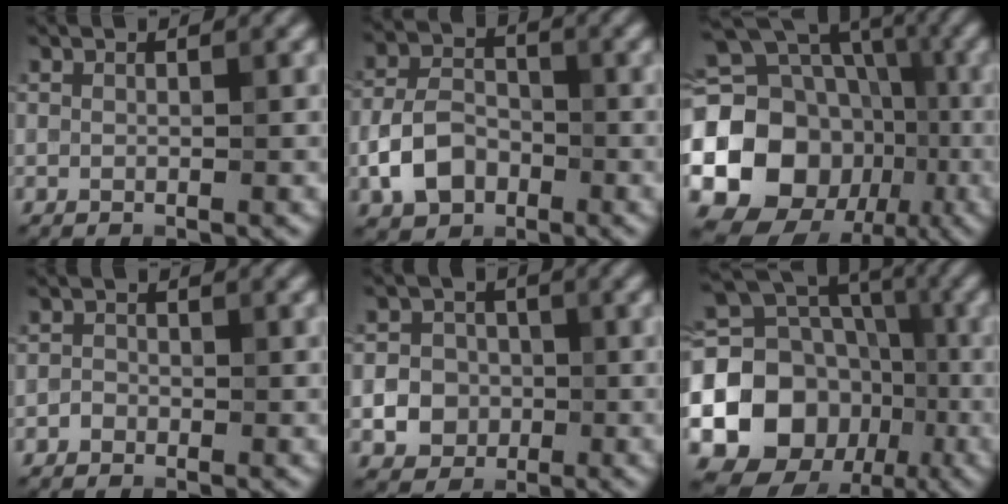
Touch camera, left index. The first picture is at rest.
{"total": 4.9, "force": [-2.0, 3.6, 2.8], "torque": [-0.052, 0.002, -0.041]}
{"total": 20.7, "force": [-4.0, 18.1, 9.3], "torque": [-0.184, 0.000, -0.101]}
{"total": 0.8, "force": [-0.5, 0.6, 0.1], "torque": [0.002, 0.001, -0.011]}
{"total": 4.7, "force": [-1.2, 4.3, 1.5], "torque": [-0.003, 0.003, -0.037]}
{"total": 15.6, "force": [-3.3, 13.5, 7.1], "torque": [-0.145, -0.002, -0.083]}